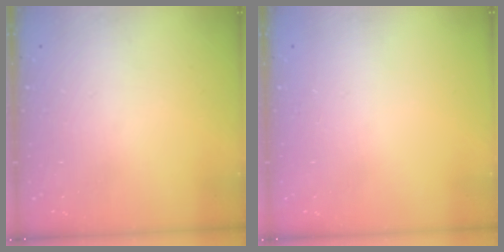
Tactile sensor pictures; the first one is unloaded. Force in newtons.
{"total": 0.0}